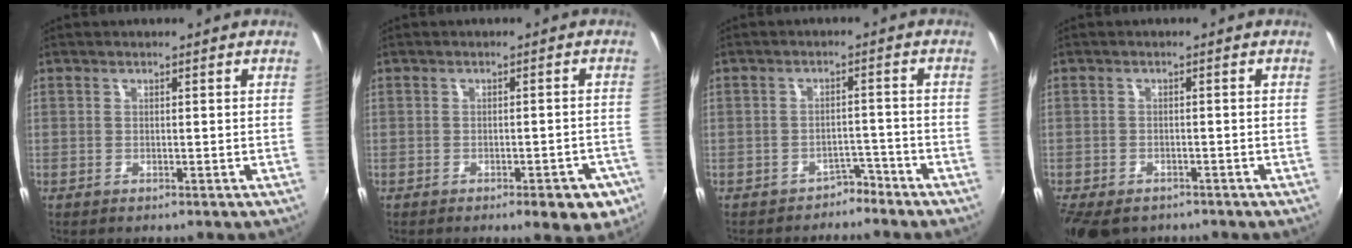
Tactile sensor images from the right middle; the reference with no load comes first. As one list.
[{"total": 6.1, "force": [-3.6, 2.7, 4.1], "torque": [-0.057, 0.001, -0.035]}, {"total": 3.4, "force": [-2.9, 1.7, 0.2], "torque": [-0.003, 0.016, -0.038]}, {"total": 8.8, "force": [-6.2, 4.6, 4.2], "torque": [-0.106, -0.031, -0.103]}]